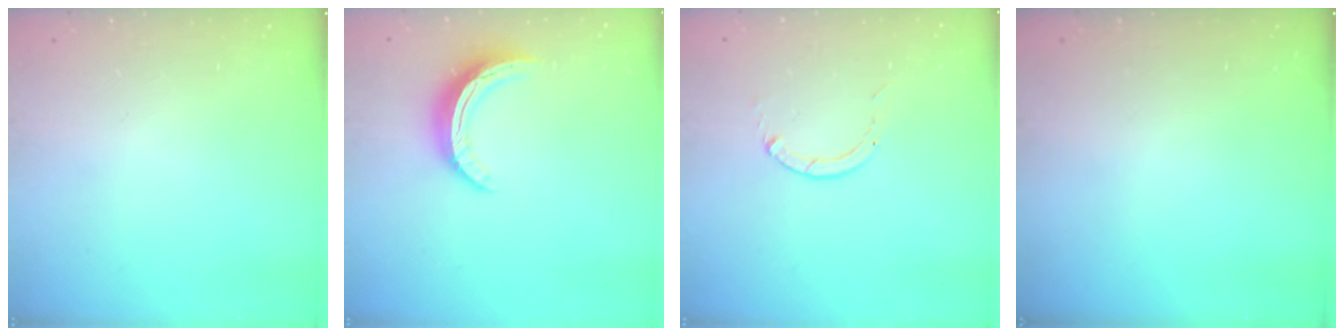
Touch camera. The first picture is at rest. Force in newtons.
{"total": 9.3, "press": 9.3, "slide": 0.3}
{"total": 0.0}
{"total": 0.0}